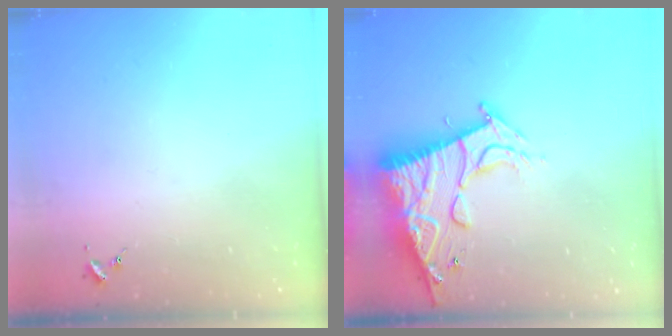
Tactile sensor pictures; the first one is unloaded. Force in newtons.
{"total": 18.9, "press": 18.8, "slide": 1.8}